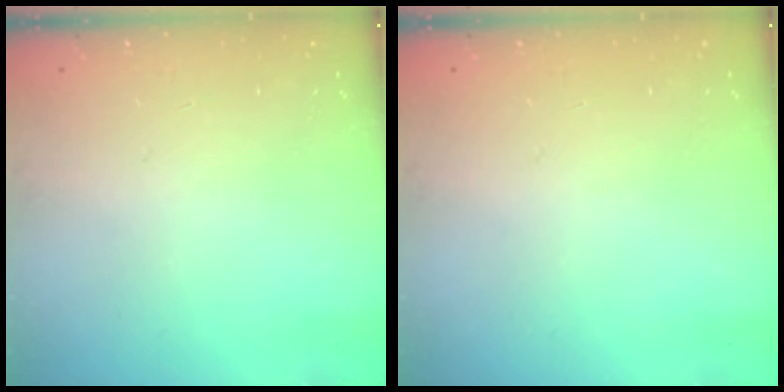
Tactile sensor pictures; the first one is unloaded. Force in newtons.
{"total": 0.0}